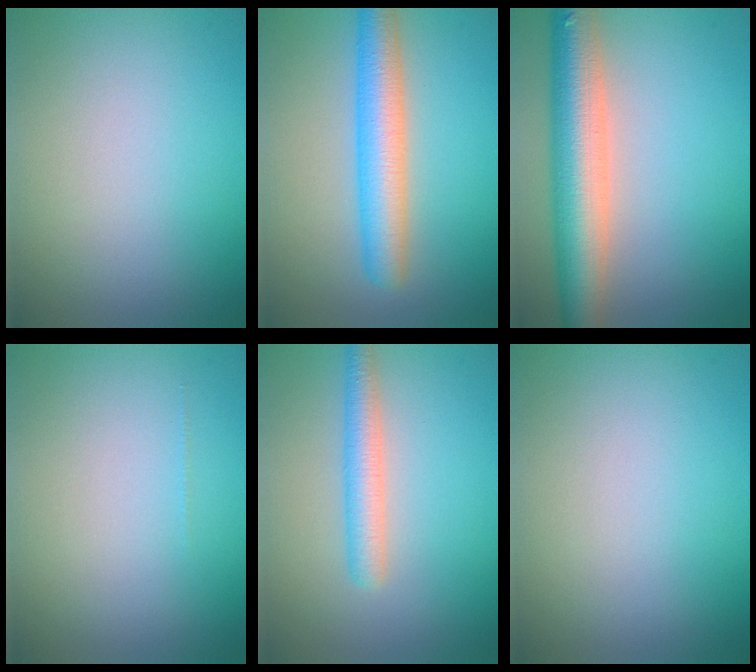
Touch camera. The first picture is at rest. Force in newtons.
{"total": 5.4, "press": 5.4, "slide": 0.2}
{"total": 8.2, "press": 8.1, "slide": 0.3}
{"total": 0.0}
{"total": 3.0, "press": 3.0, "slide": 0.1}
{"total": 0.0}